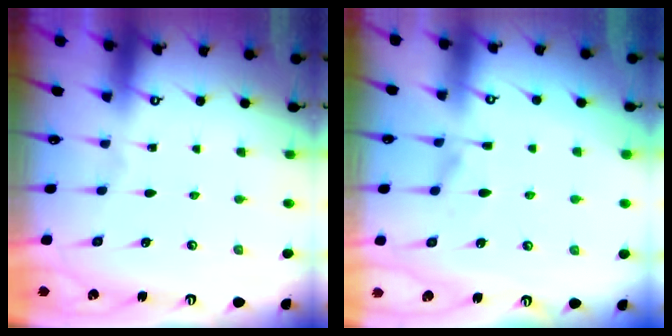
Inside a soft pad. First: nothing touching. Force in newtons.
{"total": 1.6, "press": 1.0, "slide": 1.2}